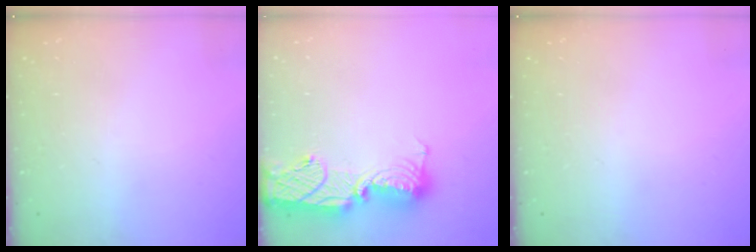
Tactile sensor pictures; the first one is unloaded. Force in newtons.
{"total": 17.0, "press": 16.3, "slide": 4.7}
{"total": 0.0}